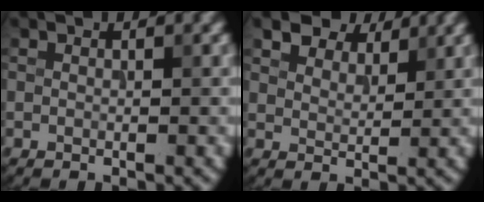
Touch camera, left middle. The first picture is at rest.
{"total": 6.5, "force": [5.1, 3.0, 2.5], "torque": [-0.062, 0.004, 0.085]}